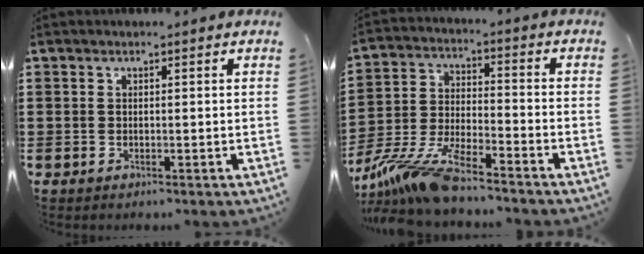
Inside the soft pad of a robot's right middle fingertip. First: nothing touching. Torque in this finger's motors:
{"motor_torque": [0.94, 0.21, 0.14, 0.15]}